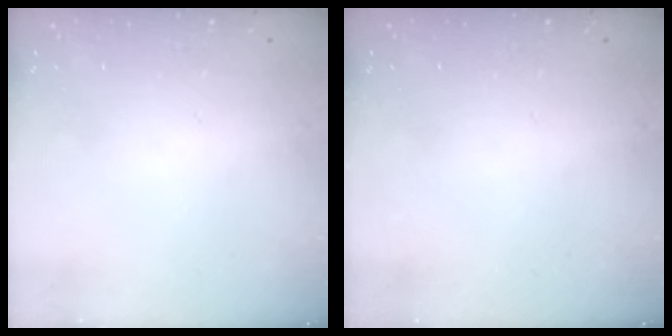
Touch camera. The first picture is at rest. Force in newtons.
{"total": 0.0}